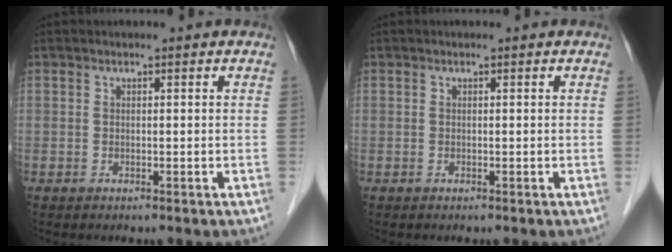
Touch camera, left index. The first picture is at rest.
{"total": 0.0}